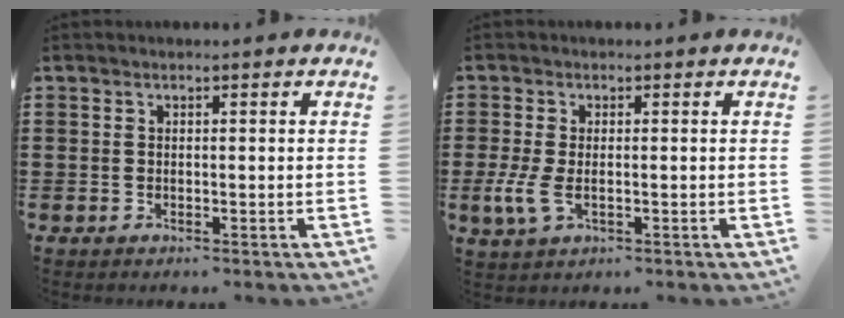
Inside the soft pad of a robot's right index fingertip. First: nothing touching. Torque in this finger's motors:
{"motor_torque": [1.72, 0.42, 0.60, 0.13]}